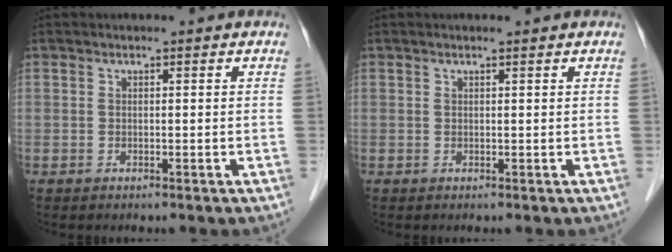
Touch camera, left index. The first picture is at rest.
{"total": 0.7, "force": [0.5, 0.0, 0.4], "torque": [-0.013, 0.006, 0.011]}